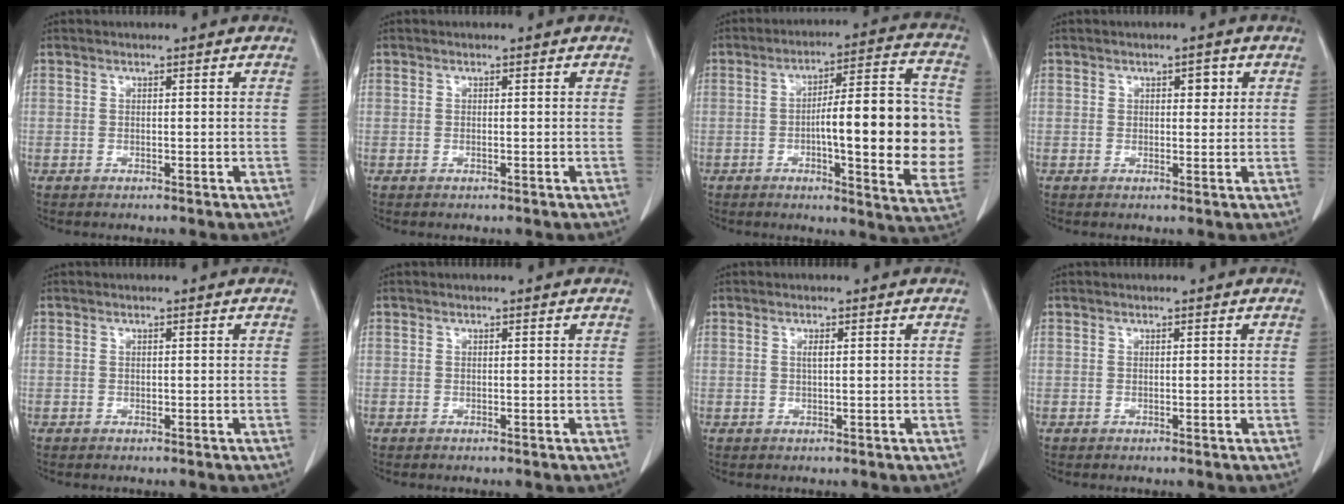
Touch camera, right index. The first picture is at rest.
{"total": 0.0}
{"total": 19.6, "force": [-1.6, 3.6, 19.2], "torque": [-0.234, 0.020, -0.016]}
{"total": 2.3, "force": [0.9, 1.3, 1.6], "torque": [-0.019, 0.004, 0.011]}
{"total": 0.0}
{"total": 0.0}
{"total": 0.9, "force": [0.2, 0.1, 0.8], "torque": [-0.018, 0.001, 0.004]}
{"total": 0.0}